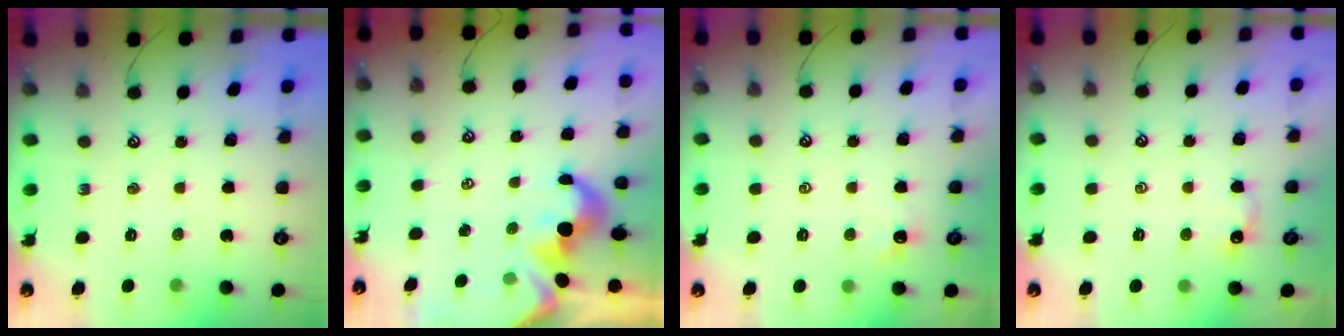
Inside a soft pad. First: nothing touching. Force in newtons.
{"total": 1.7, "press": 1.3, "slide": 1.0}
{"total": 0.0}
{"total": 0.6, "press": 0.3, "slide": 0.6}